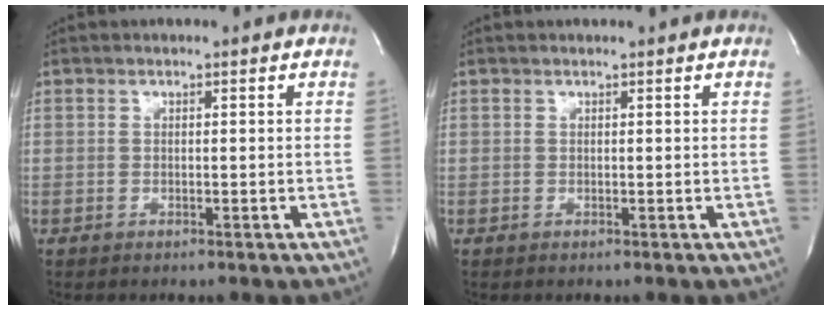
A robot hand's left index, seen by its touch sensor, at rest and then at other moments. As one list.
[{"total": 1.2, "force": [1.2, 0.1, 0.3], "torque": [-0.008, 0.007, 0.016]}]